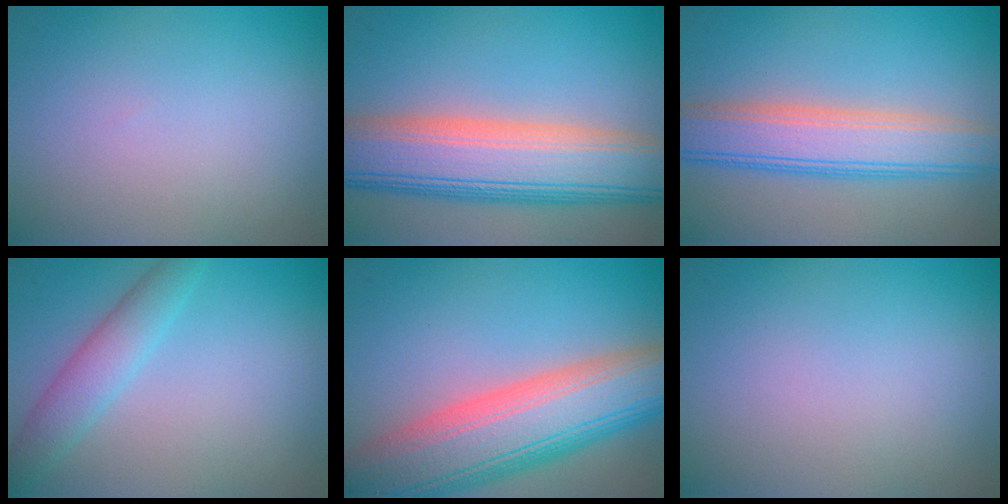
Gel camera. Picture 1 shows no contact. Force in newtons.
{"total": 10.6, "press": 10.5, "slide": 0.6}
{"total": 6.5, "press": 6.5, "slide": 0.4}
{"total": 3.0, "press": 3.0, "slide": 0.1}
{"total": 11.7, "press": 11.6, "slide": 0.7}
{"total": 0.0}